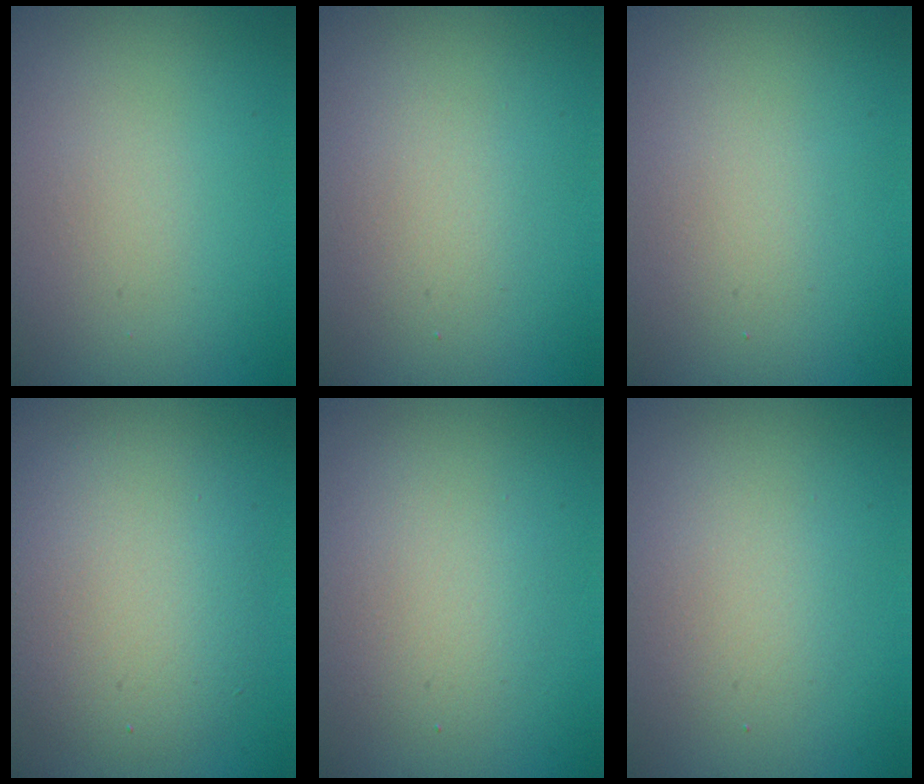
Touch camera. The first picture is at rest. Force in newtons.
{"total": 1.8, "press": 1.8, "slide": 0.0}
{"total": 1.4, "press": 1.4, "slide": 0.1}
{"total": 6.1, "press": 6.1, "slide": 0.2}
{"total": 3.2, "press": 3.2, "slide": 0.1}
{"total": 2.5, "press": 2.5, "slide": 0.2}